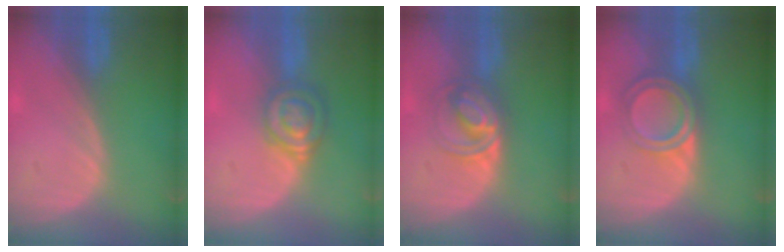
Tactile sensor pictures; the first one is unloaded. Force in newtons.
{"total": 6.4, "press": 5.8, "slide": 2.8}
{"total": 6.0, "press": 5.6, "slide": 2.3}
{"total": 6.4, "press": 5.4, "slide": 3.4}